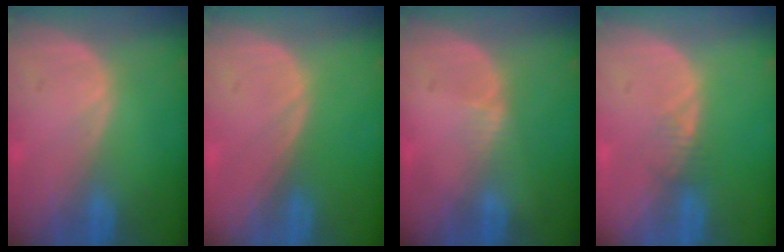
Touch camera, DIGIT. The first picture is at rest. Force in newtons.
{"total": 0.0}
{"total": 1.3, "press": 1.1, "slide": 0.8}
{"total": 1.5, "press": 1.5, "slide": 0.2}